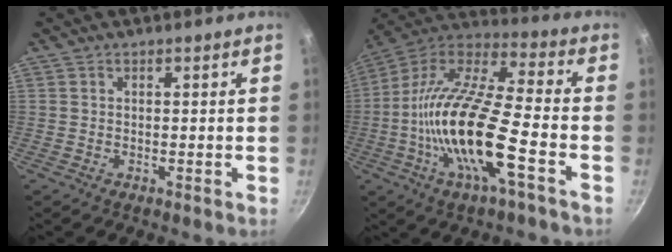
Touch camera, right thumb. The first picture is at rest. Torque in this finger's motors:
{"motor_torque": [2.20, 1.92, 2.26, -0.50, 0.87]}